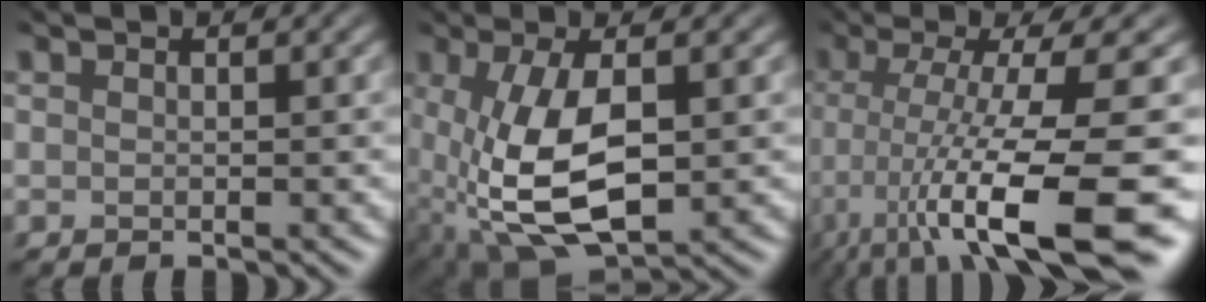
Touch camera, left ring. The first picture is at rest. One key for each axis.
{"total": 9.9, "fx": -2.0, "fy": 4.6, "fz": 8.5, "tx": -0.190, "ty": -0.007, "tz": -0.029}
{"total": 13.4, "fx": -4.9, "fy": 2.9, "fz": 12.1, "tx": -0.185, "ty": -0.017, "tz": -0.067}